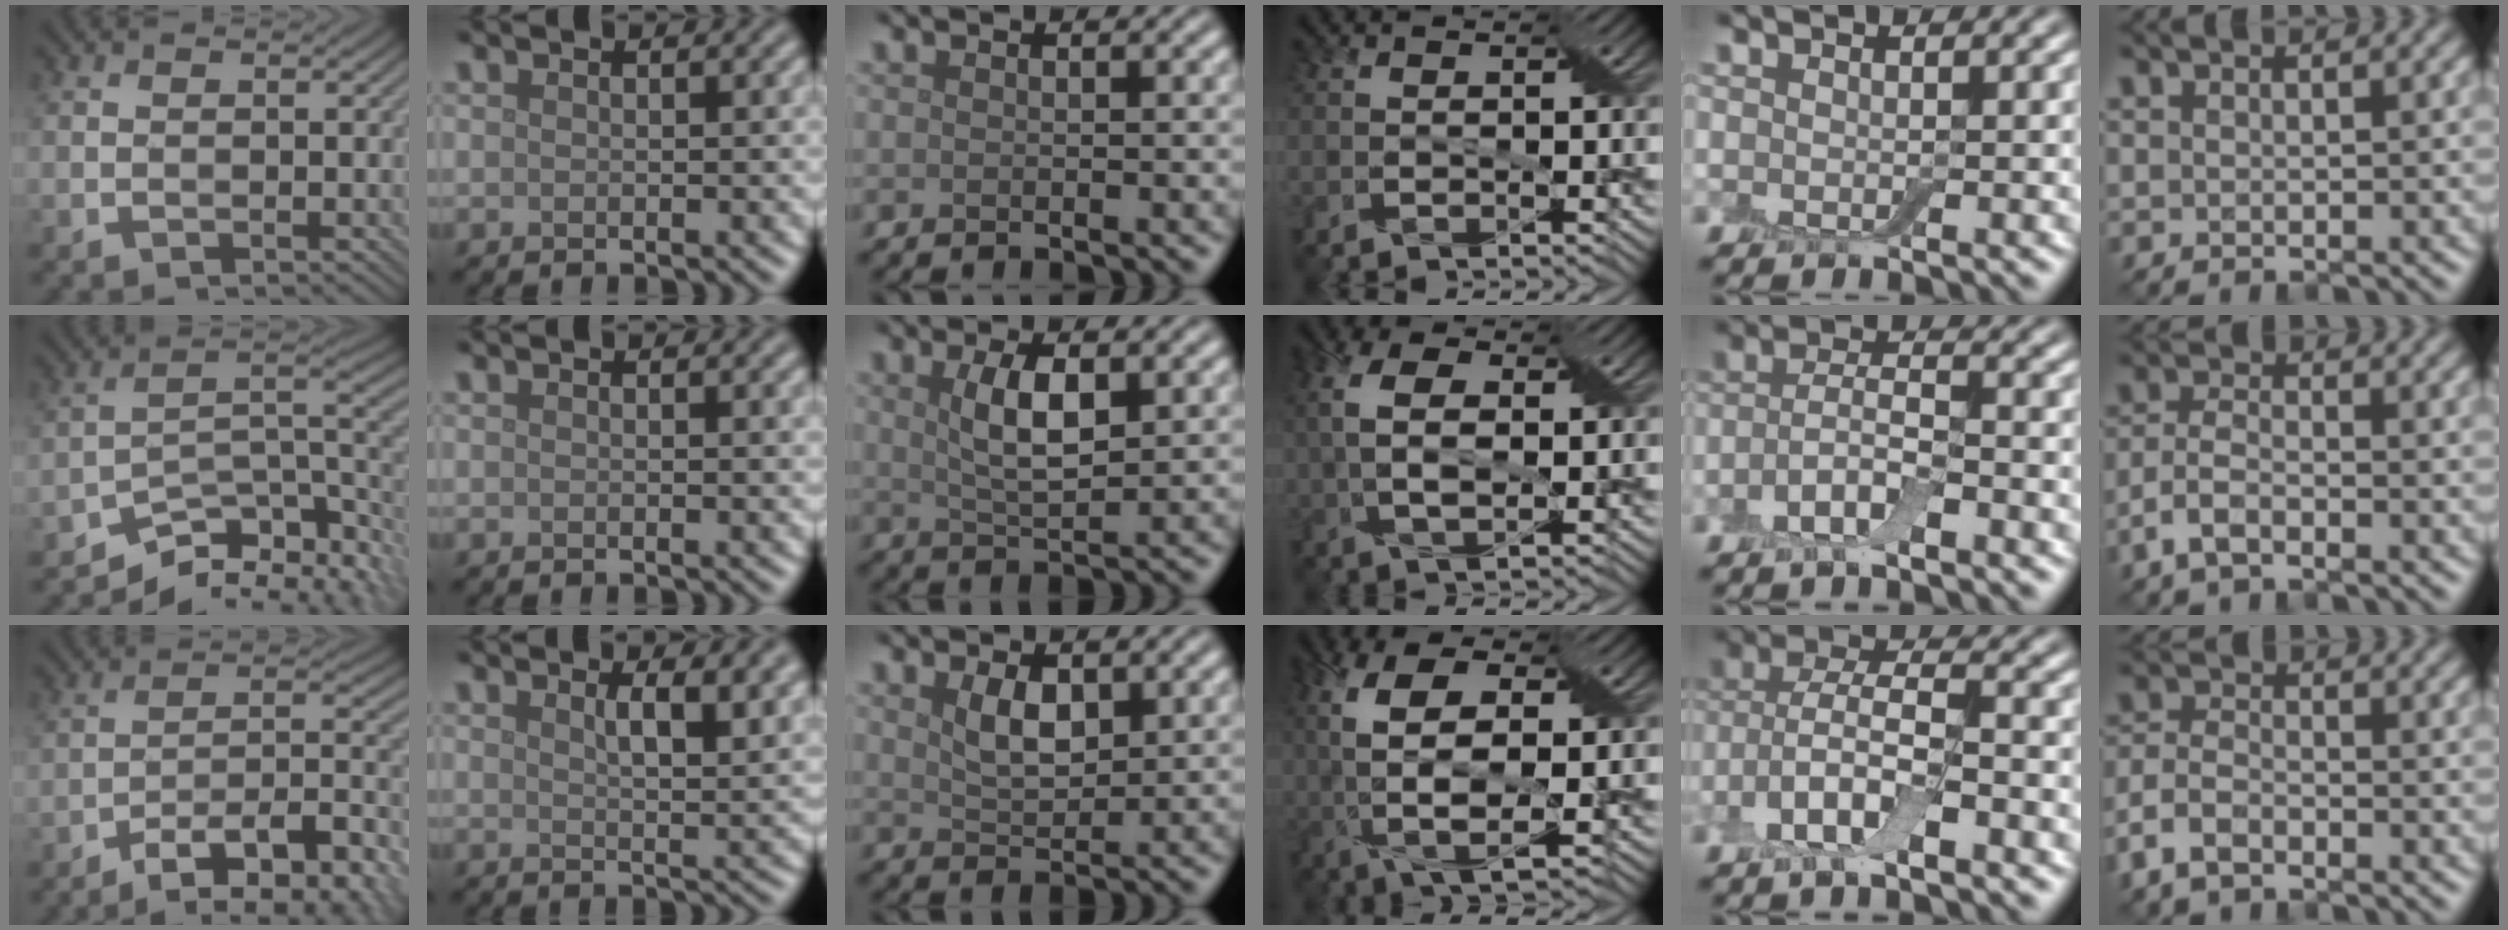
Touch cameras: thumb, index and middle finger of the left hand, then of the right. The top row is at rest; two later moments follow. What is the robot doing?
{"motion": "wrap", "object": "bandage"}